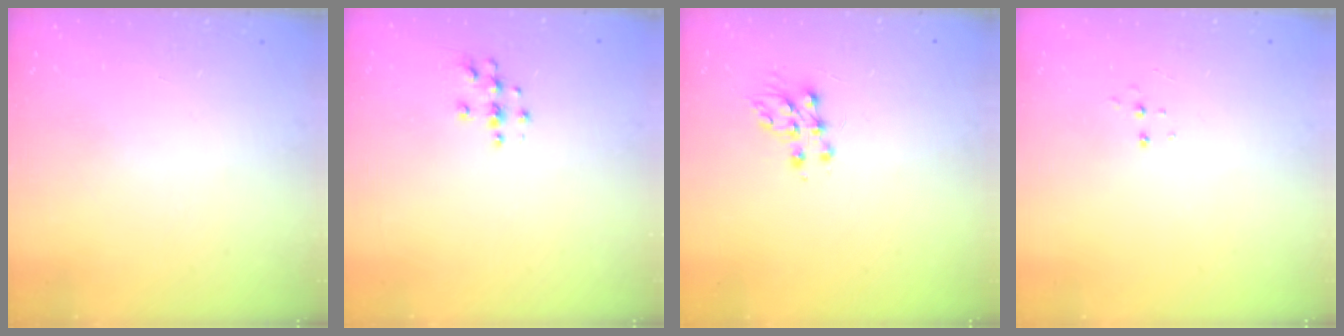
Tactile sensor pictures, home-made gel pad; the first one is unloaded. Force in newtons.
{"total": 3.6, "press": 3.6, "slide": 0.4}
{"total": 7.9, "press": 7.8, "slide": 0.6}
{"total": 3.8, "press": 3.8, "slide": 0.3}